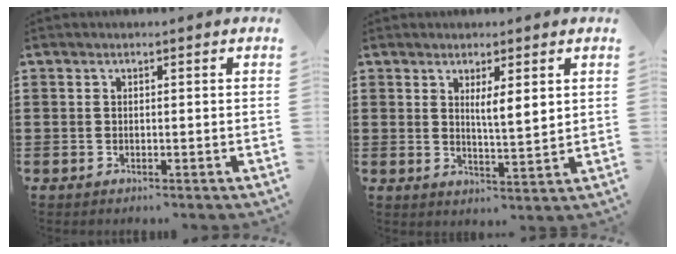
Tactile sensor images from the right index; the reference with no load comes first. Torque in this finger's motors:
{"motor_torque": [0.99, 0.26, 0.12, 0.10]}